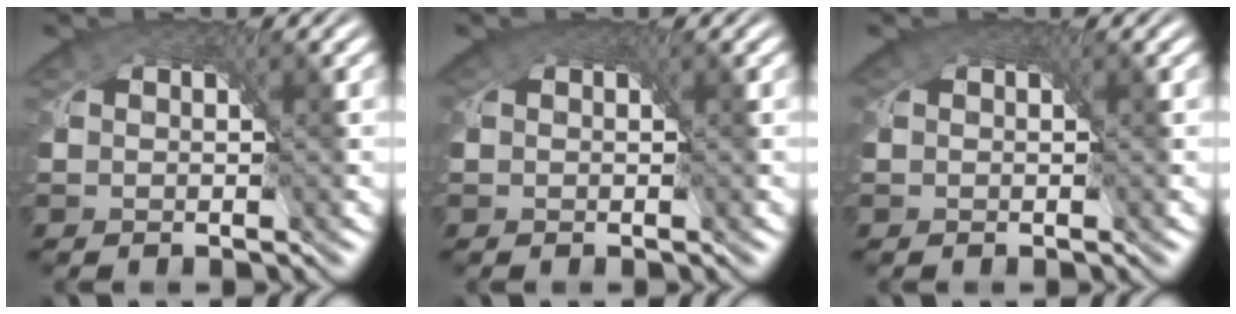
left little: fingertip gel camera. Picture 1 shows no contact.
{"total": 1.8, "force": [0.6, 1.5, 0.8], "torque": [-0.020, 0.000, 0.006]}
{"total": 1.2, "force": [0.3, 1.1, 0.4], "torque": [-0.010, -0.001, 0.001]}